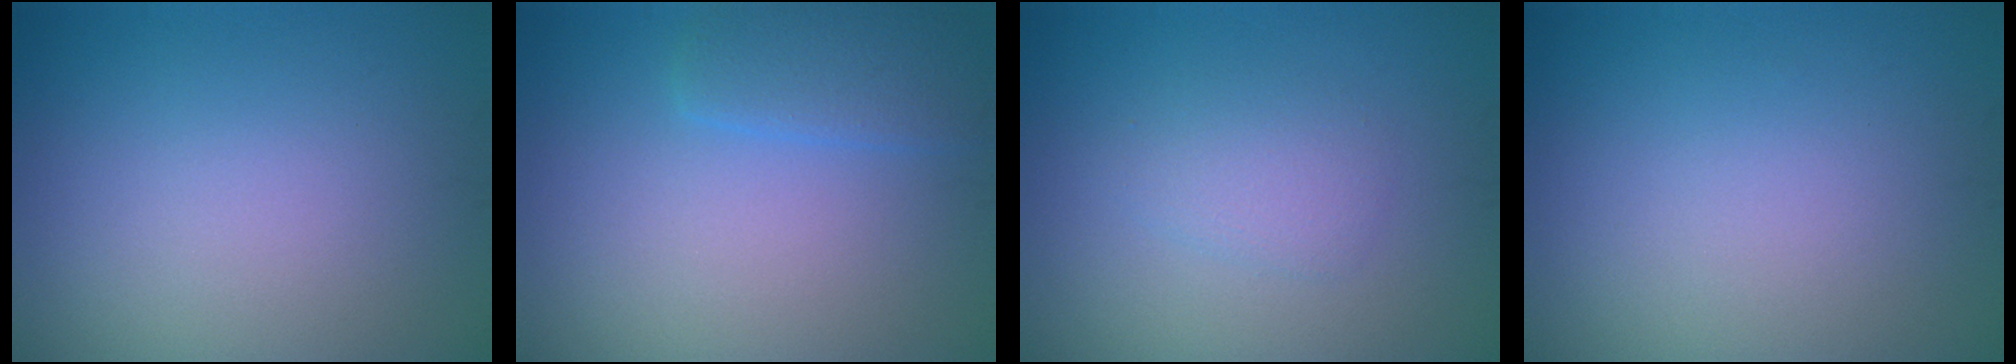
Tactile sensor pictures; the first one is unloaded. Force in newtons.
{"total": 2.5, "press": 2.5, "slide": 0.3}
{"total": 1.8, "press": 1.8, "slide": 0.0}
{"total": 0.0}